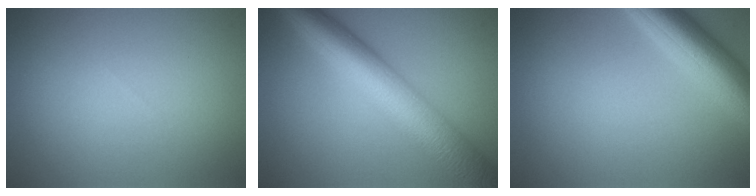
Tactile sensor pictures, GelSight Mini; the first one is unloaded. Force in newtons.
{"total": 9.2, "press": 9.2, "slide": 0.3}
{"total": 6.6, "press": 6.6, "slide": 0.2}